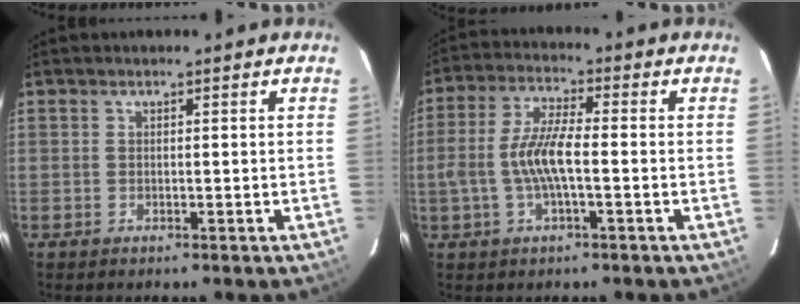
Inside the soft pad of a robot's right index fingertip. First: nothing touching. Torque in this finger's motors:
{"motor_torque": [0.42, -0.22, 0.30, 0.15]}